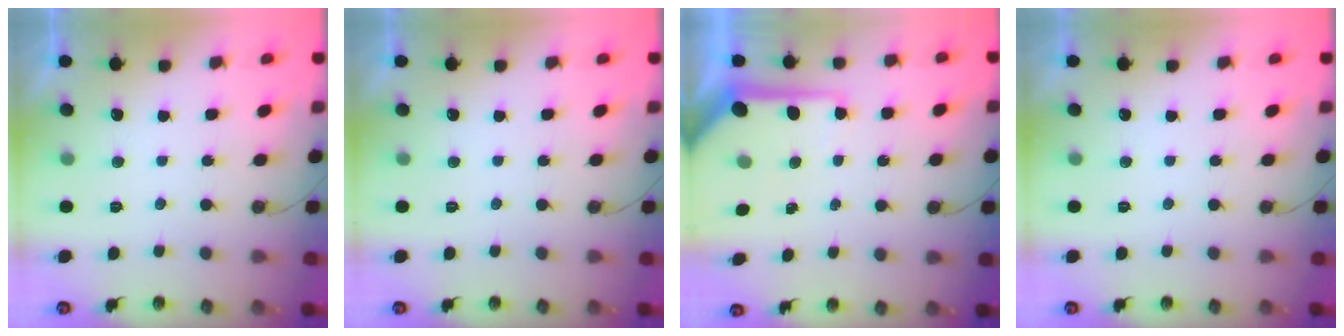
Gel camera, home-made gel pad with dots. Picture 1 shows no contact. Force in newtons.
{"total": 0.0}
{"total": 9.7, "press": 9.6, "slide": 1.1}
{"total": 0.0}